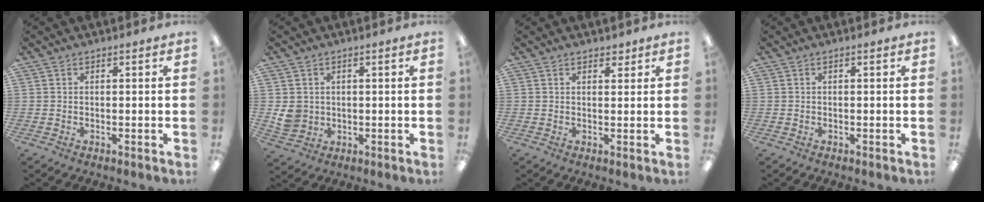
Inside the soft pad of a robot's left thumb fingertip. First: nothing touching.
{"total": 5.2, "force": [1.0, 4.9, 1.4], "torque": [-0.025, 0.003, 0.022]}
{"total": 2.0, "force": [1.6, 1.1, 0.3], "torque": [0.009, -0.006, 0.028]}
{"total": 0.0}